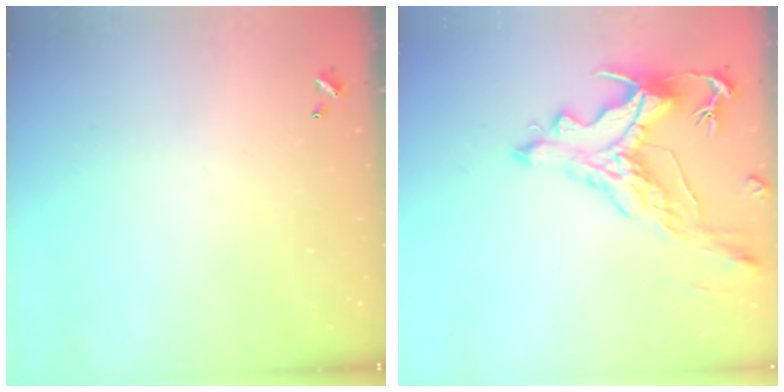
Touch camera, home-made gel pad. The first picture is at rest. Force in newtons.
{"total": 2.9, "press": 2.6, "slide": 1.5}